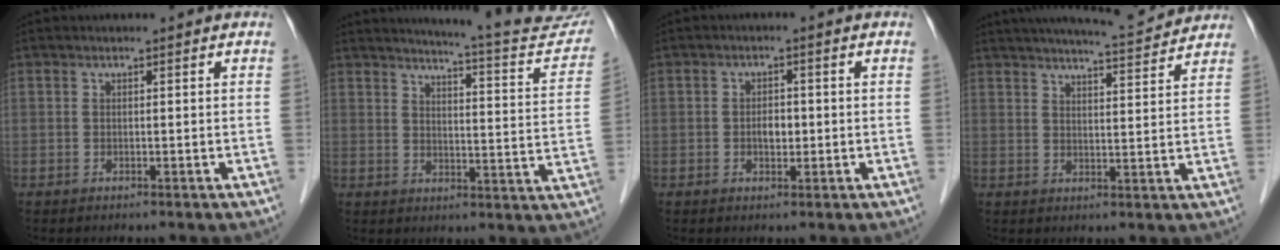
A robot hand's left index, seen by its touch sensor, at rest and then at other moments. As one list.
[{"total": 17.6, "force": [16.6, 1.2, 5.7], "torque": [-0.071, -0.071, 0.187]}, {"total": 2.4, "force": [-0.4, 1.4, 1.9], "torque": [-0.030, 0.005, -0.005]}, {"total": 10.5, "force": [9.9, 0.5, 3.6], "torque": [-0.057, 0.010, 0.131]}]